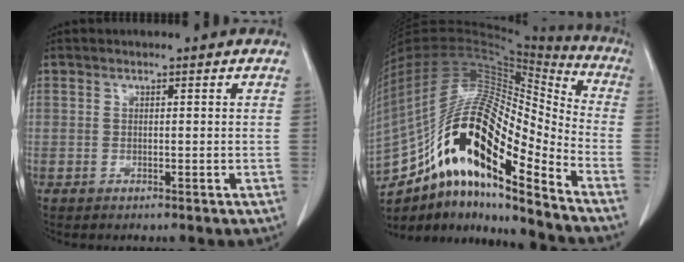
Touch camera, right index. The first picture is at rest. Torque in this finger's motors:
{"motor_torque": [1.91, -0.23, 1.05, 0.21]}